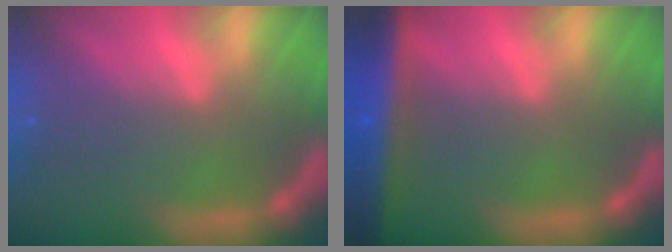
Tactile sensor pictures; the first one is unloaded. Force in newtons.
{"total": 9.0}